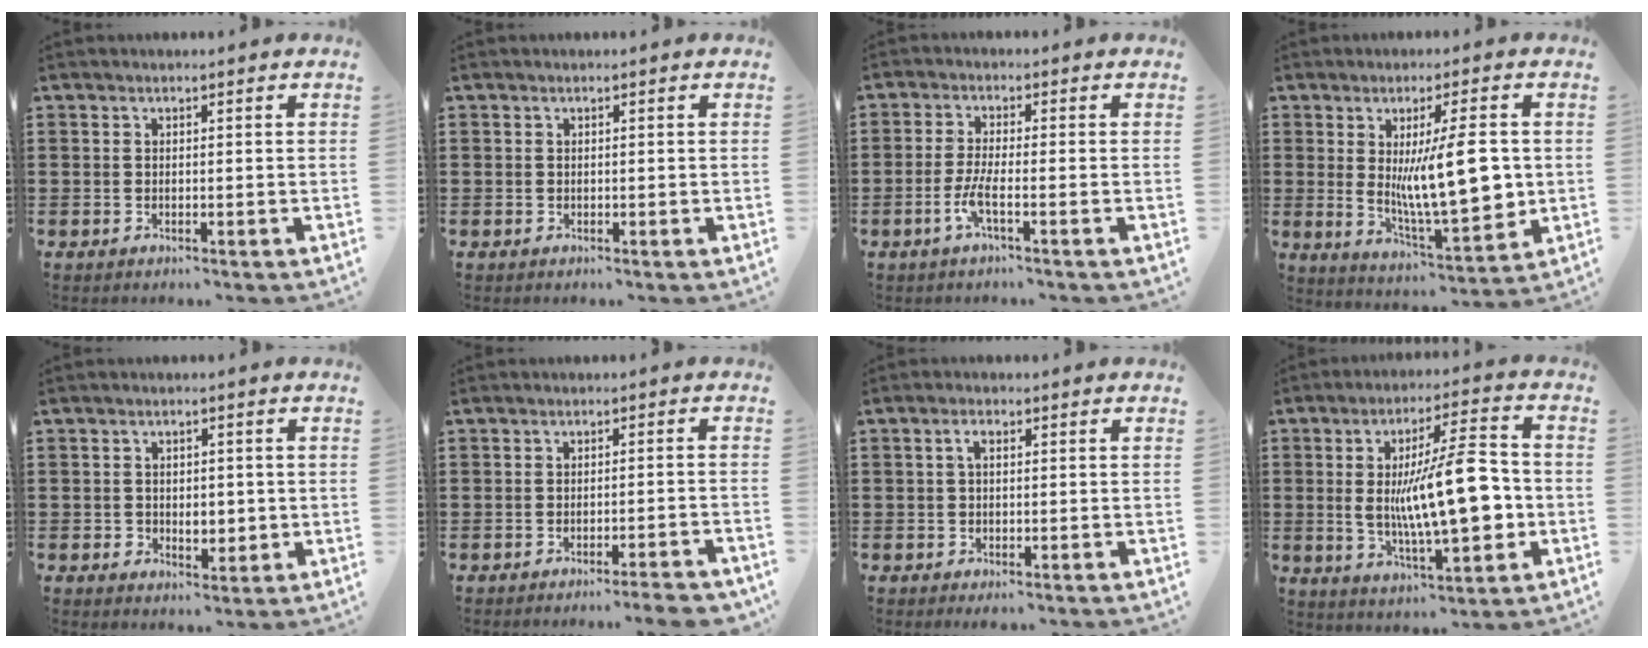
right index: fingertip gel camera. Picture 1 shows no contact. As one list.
[{"total": 0.0}, {"total": 4.0, "force": [-1.9, 0.3, 3.5], "torque": [-0.080, -0.012, -0.040]}, {"total": 13.3, "force": [0.9, 4.1, 12.6], "torque": [-0.203, -0.015, 0.014]}, {"total": 2.7, "force": [-0.1, 2.2, 1.5], "torque": [-0.029, 0.005, -0.006]}, {"total": 3.2, "force": [-2.7, -0.2, 1.7], "torque": [-0.027, -0.005, -0.051]}, {"total": 1.7, "force": [0.1, 0.6, 1.6], "torque": [-0.030, 0.004, 0.000]}, {"total": 15.4, "force": [-0.8, 5.0, 14.6], "torque": [-0.234, -0.003, -0.010]}]